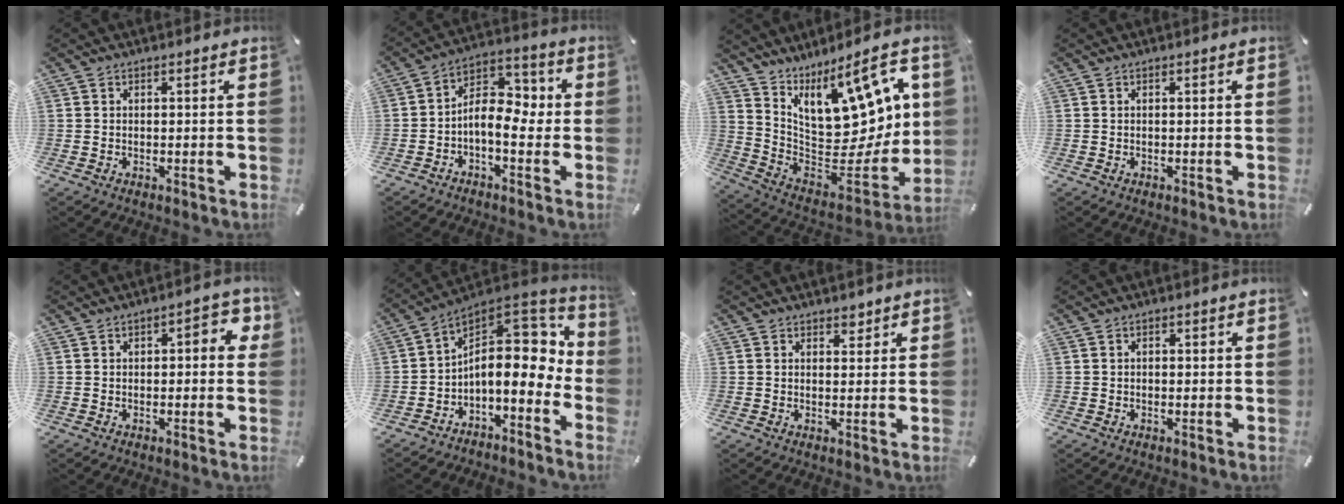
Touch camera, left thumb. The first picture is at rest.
{"total": 9.0, "force": [-1.7, 5.5, 6.9], "torque": [-0.121, -0.002, -0.032]}
{"total": 15.8, "force": [9.5, 7.8, 10.0], "torque": [-0.136, -0.098, 0.161]}
{"total": 0.0}
{"total": 5.0, "force": [0.4, 2.7, 4.2], "torque": [-0.046, 0.002, -0.001]}
{"total": 14.5, "force": [1.6, 8.7, 11.5], "torque": [-0.162, -0.034, 0.026]}
{"total": 2.1, "force": [1.4, 1.4, 0.4], "torque": [0.015, -0.008, 0.021]}
{"total": 0.9, "force": [-0.1, 0.8, 0.5], "torque": [-0.009, 0.005, -0.003]}